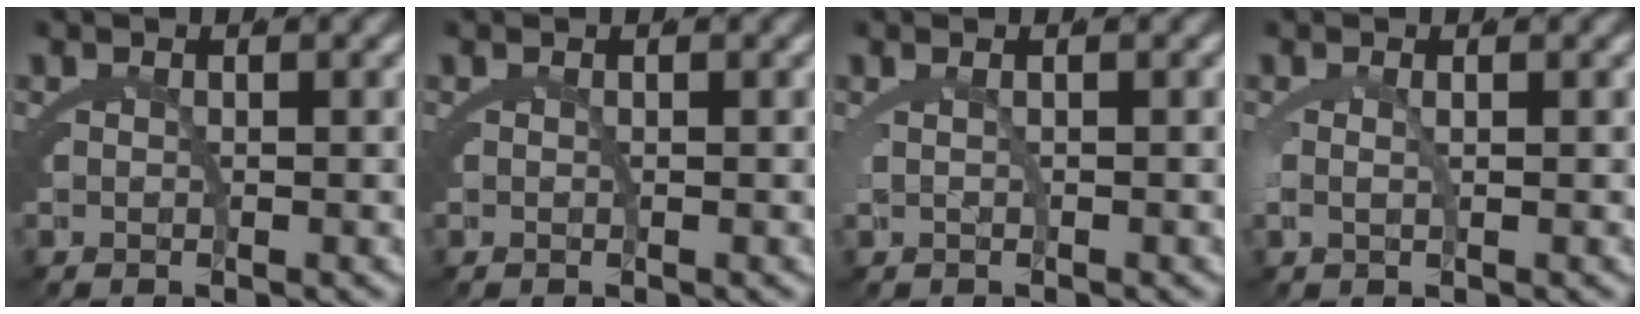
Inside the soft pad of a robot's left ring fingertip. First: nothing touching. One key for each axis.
{"total": 0.0}
{"total": 0.9, "fx": 0.2, "fy": -0.2, "fz": 0.9, "tx": -0.017, "ty": 0.001, "tz": 0.007}
{"total": 1.1, "fx": 0.3, "fy": 0.0, "fz": 1.1, "tx": -0.035, "ty": -0.007, "tz": 0.011}